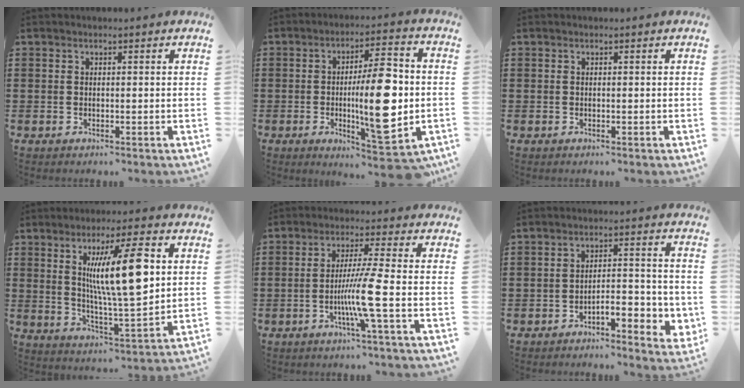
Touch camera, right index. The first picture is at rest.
{"total": 14.0, "force": [-1.6, 4.1, 13.2], "torque": [-0.207, -0.013, -0.030]}
{"total": 0.0}
{"total": 13.8, "force": [3.9, 2.8, 13.0], "torque": [-0.230, 0.005, 0.061]}
{"total": 7.5, "force": [-2.2, -1.0, 7.1], "torque": [-0.133, -0.019, -0.046]}
{"total": 4.5, "force": [-3.0, 1.3, 3.1], "torque": [-0.052, 0.010, -0.055]}